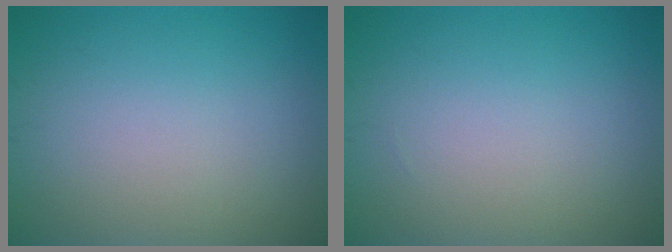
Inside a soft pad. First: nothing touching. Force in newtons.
{"total": 0.0}